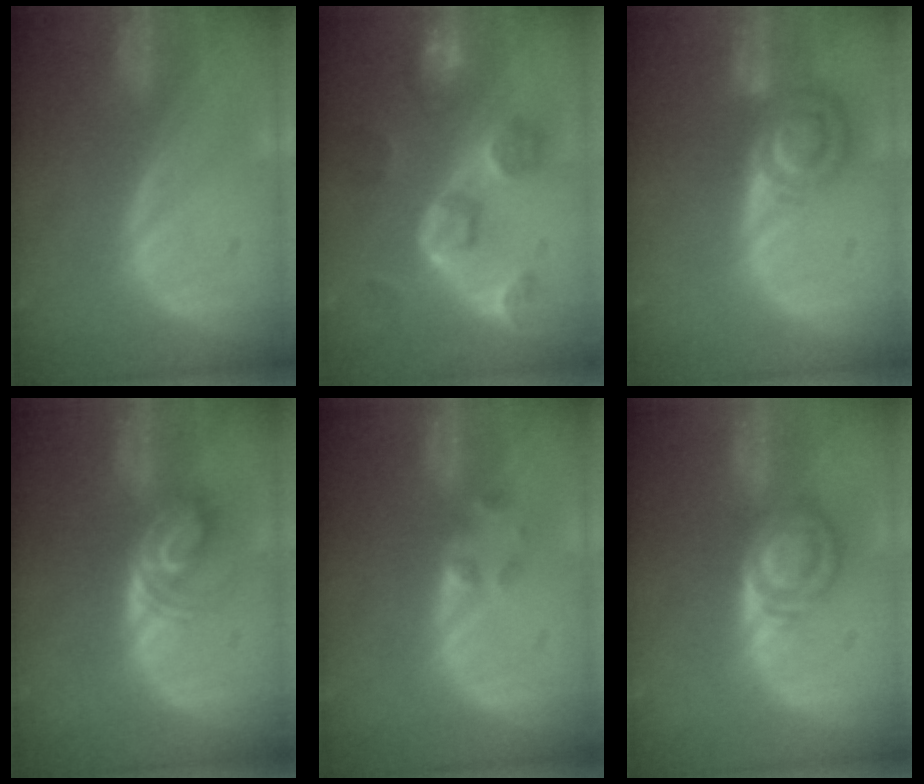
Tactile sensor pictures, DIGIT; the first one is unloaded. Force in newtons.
{"total": 8.5, "press": 8.0, "slide": 2.9}
{"total": 7.3, "press": 6.3, "slide": 3.7}
{"total": 5.7, "press": 5.2, "slide": 2.4}
{"total": 1.9, "press": 1.7, "slide": 0.8}
{"total": 6.0, "press": 5.8, "slide": 1.2}